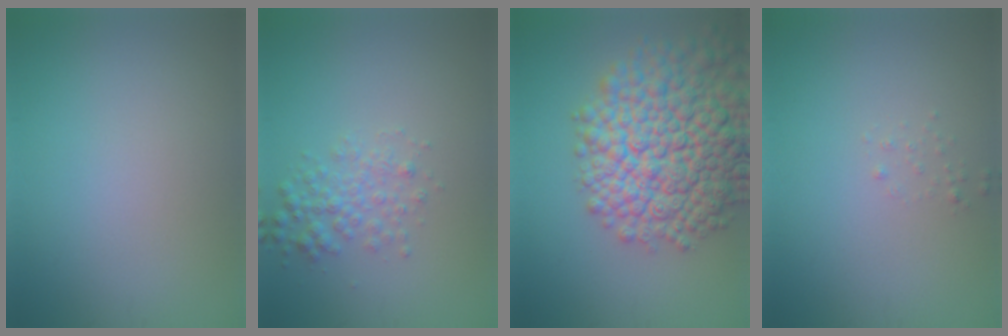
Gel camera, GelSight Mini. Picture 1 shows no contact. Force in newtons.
{"total": 2.5, "press": 2.5, "slide": 0.0}
{"total": 13.5, "press": 13.5, "slide": 0.6}
{"total": 0.6, "press": 0.6, "slide": 0.1}